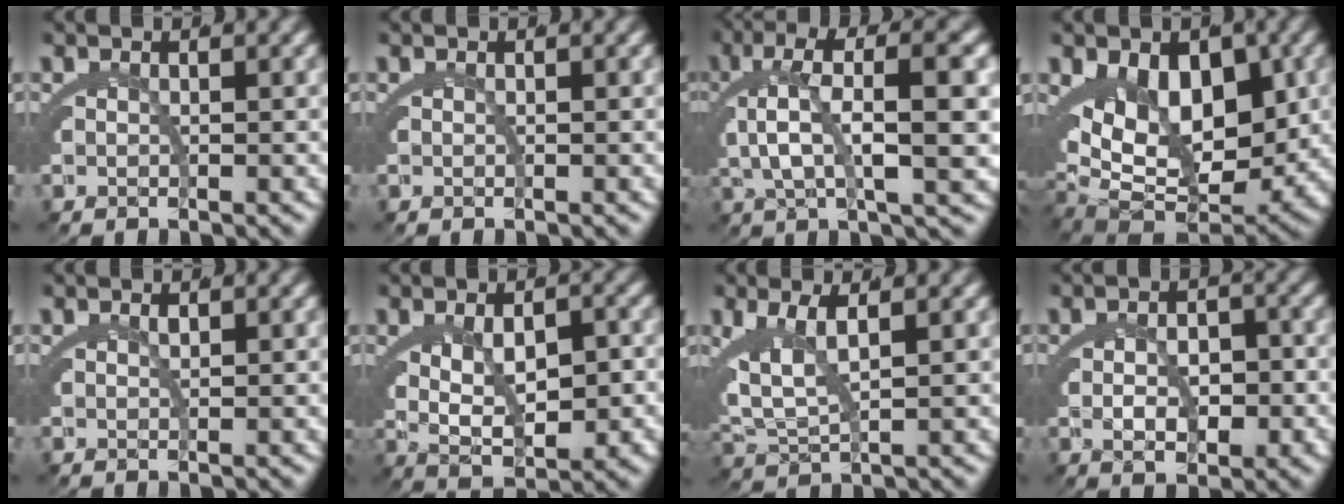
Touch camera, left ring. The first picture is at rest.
{"total": 0.0}
{"total": 6.5, "force": [1.0, 1.5, 6.2], "torque": [-0.113, 0.015, 0.013]}
{"total": 14.8, "force": [-1.6, 10.2, 10.5], "torque": [-0.196, -0.058, 0.003]}
{"total": 0.7, "force": [0.4, 0.4, 0.4], "torque": [-0.012, -0.003, 0.010]}
{"total": 6.5, "force": [0.3, 3.9, 5.3], "torque": [-0.082, -0.008, 0.012]}
{"total": 4.4, "force": [1.0, 2.3, 3.6], "torque": [-0.089, -0.011, 0.028]}
{"total": 2.9, "force": [-0.9, 1.5, 2.3], "torque": [-0.029, -0.008, -0.011]}